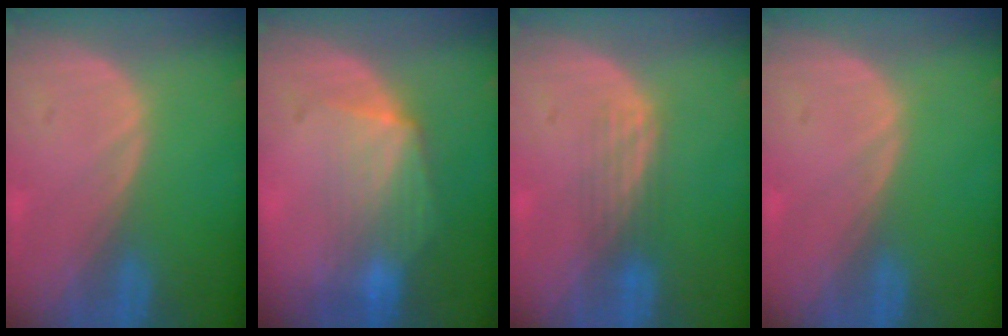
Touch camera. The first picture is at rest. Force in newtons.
{"total": 6.9, "press": 6.3, "slide": 2.9}
{"total": 2.7, "press": 2.6, "slide": 0.8}
{"total": 0.0}